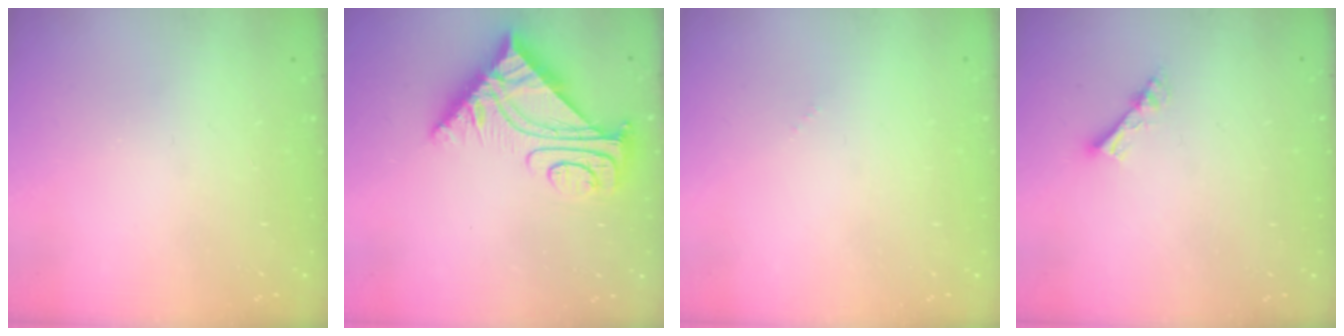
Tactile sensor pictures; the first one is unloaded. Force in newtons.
{"total": 7.9, "press": 7.8, "slide": 0.8}
{"total": 0.0}
{"total": 4.3, "press": 4.3, "slide": 0.2}